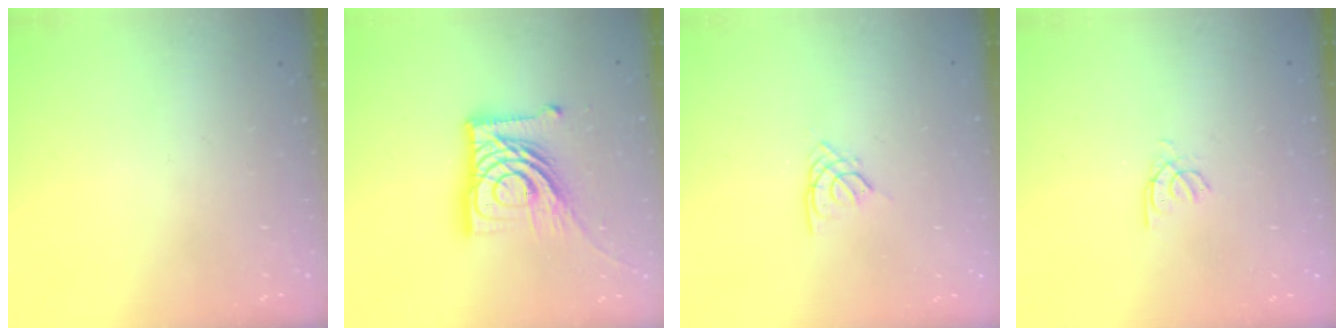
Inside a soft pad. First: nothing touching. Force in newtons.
{"total": 20.5, "press": 20.4, "slide": 2.4}
{"total": 2.6, "press": 2.6, "slide": 0.5}
{"total": 2.4, "press": 2.4, "slide": 0.4}